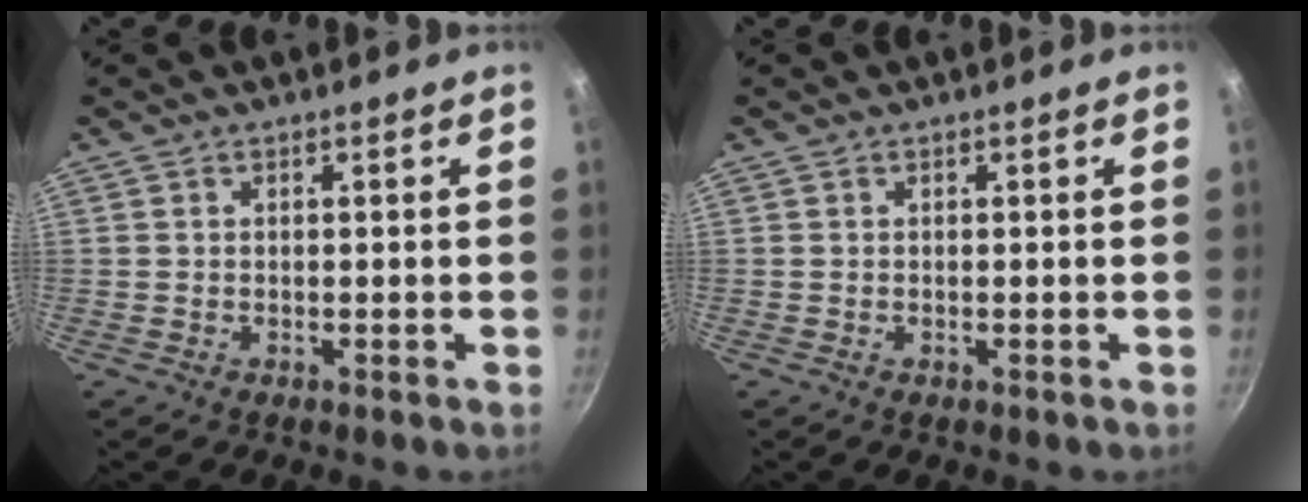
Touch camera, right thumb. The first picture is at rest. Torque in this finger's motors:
{"motor_torque": [-0.29, -0.08, -0.33, -0.13, -0.05]}